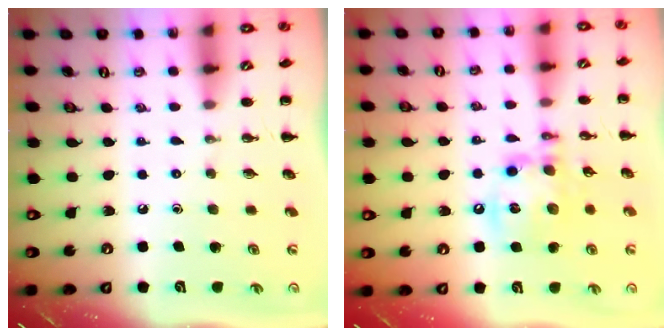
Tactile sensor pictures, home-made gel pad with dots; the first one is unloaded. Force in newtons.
{"total": 13.2, "press": 13.0, "slide": 2.1}